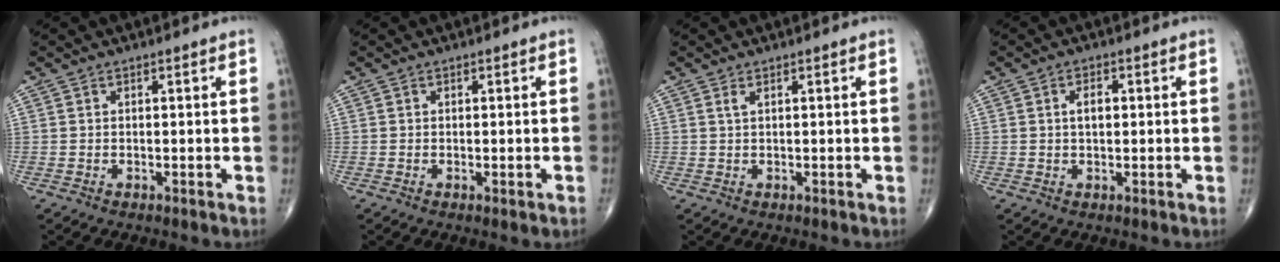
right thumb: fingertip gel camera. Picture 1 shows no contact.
{"total": 0.9, "force": [-0.3, 0.2, 0.8], "torque": [-0.012, -0.003, -0.005]}
{"total": 0.8, "force": [0.5, 0.2, 0.7], "torque": [-0.018, 0.005, 0.011]}
{"total": 2.8, "force": [0.4, 1.6, 2.3], "torque": [-0.036, 0.004, 0.004]}